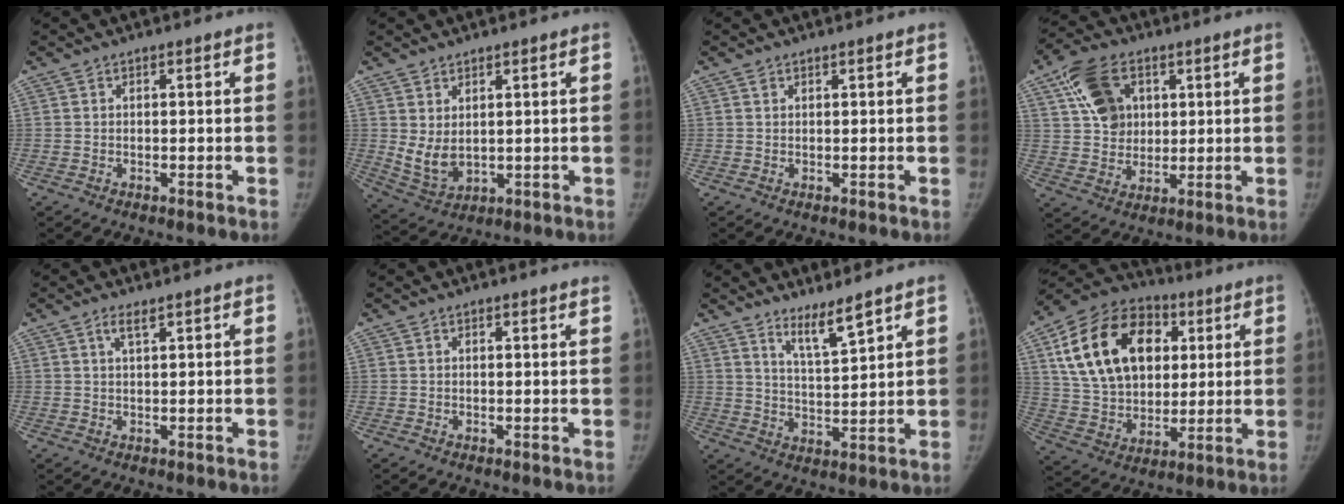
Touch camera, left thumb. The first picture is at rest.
{"total": 5.9, "force": [1.3, 3.9, 4.3], "torque": [-0.072, -0.019, 0.042]}
{"total": 0.6, "force": [0.3, 0.5, 0.1], "torque": [0.005, 0.000, 0.005]}
{"total": 11.3, "force": [4.2, 8.4, 6.3], "torque": [-0.084, -0.006, 0.078]}
{"total": 2.0, "force": [1.2, 0.7, 1.4], "torque": [-0.027, -0.002, 0.024]}
{"total": 0.5, "force": [0.5, 0.1, 0.2], "torque": [-0.001, -0.002, 0.000]}
{"total": 5.9, "force": [4.7, 0.6, 3.5], "torque": [-0.057, -0.050, 0.088]}
{"total": 23.9, "force": [7.0, 16.8, 15.5], "torque": [-0.259, 0.005, 0.122]}